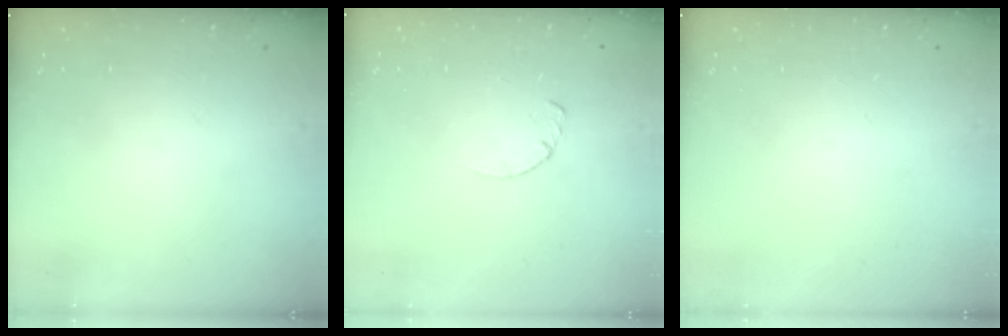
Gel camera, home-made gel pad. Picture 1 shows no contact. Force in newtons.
{"total": 2.8, "press": 2.8, "slide": 0.4}
{"total": 0.0}